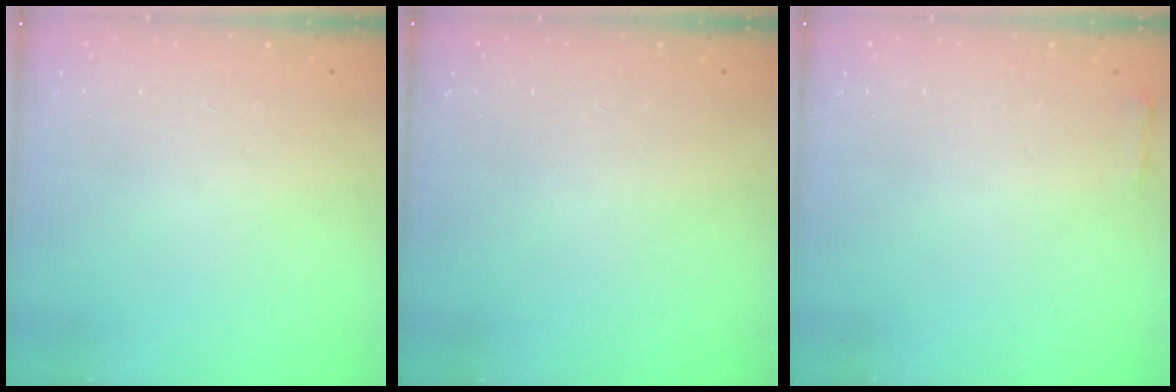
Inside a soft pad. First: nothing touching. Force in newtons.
{"total": 0.0}
{"total": 2.3, "press": 2.3, "slide": 0.5}